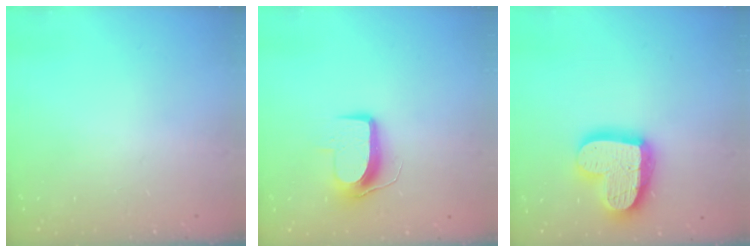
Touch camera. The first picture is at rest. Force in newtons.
{"total": 9.6, "press": 9.6, "slide": 0.3}
{"total": 19.6, "press": 19.5, "slide": 1.4}